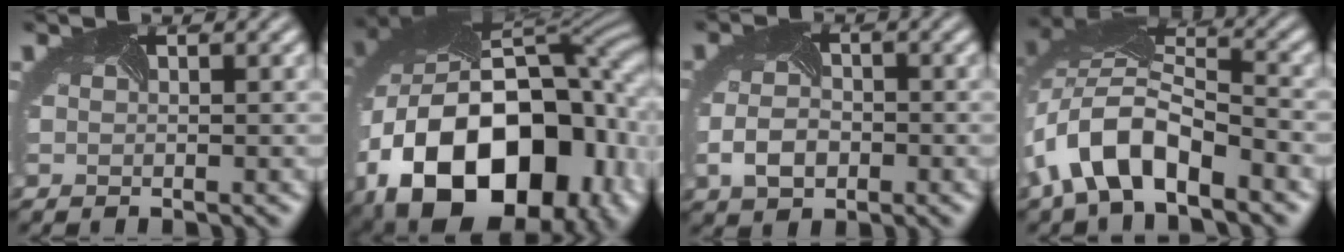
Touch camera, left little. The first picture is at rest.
{"total": 20.6, "force": [-5.2, 14.1, 14.1], "torque": [-0.272, -0.028, -0.074]}
{"total": 2.7, "force": [-1.0, 2.0, 1.4], "torque": [-0.041, -0.004, -0.024]}
{"total": 8.2, "force": [-4.7, 3.8, 5.5], "torque": [-0.110, 0.014, -0.096]}